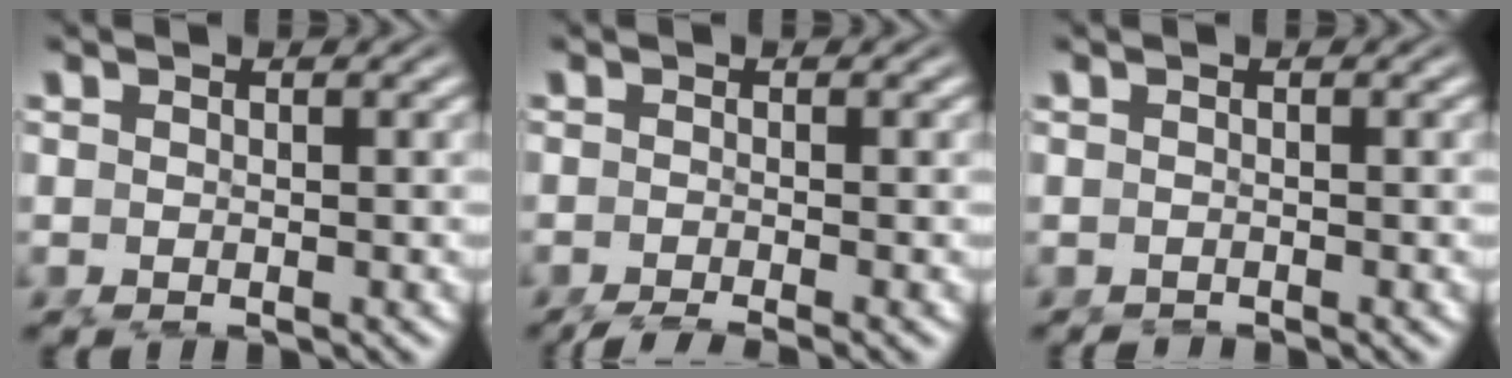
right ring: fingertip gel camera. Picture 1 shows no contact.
{"total": 5.5, "force": [-4.8, 1.0, 2.3], "torque": [-0.025, -0.016, -0.067]}
{"total": 1.3, "force": [-1.2, -0.3, 0.1], "torque": [0.001, -0.011, -0.014]}